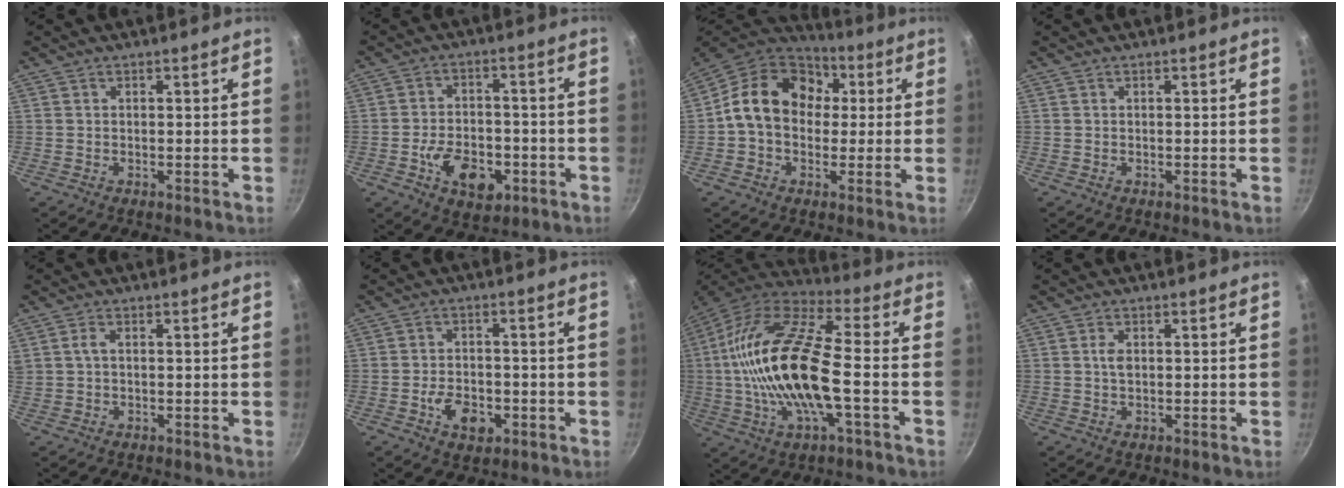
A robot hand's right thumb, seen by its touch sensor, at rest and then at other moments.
{"total": 11.0, "force": [-4.1, 7.0, 7.4], "torque": [-0.094, 0.018, -0.060]}
{"total": 16.8, "force": [2.3, 13.1, 10.2], "torque": [-0.139, 0.033, 0.019]}
{"total": 0.0}
{"total": 1.7, "force": [0.2, 1.0, 1.4], "torque": [-0.025, 0.007, 0.006]}
{"total": 7.0, "force": [-2.6, 4.5, 4.7], "torque": [-0.059, 0.013, -0.040]}
{"total": 23.0, "force": [-2.2, 8.5, 21.3], "torque": [-0.418, 0.026, -0.057]}
{"total": 1.8, "force": [0.2, 1.1, 1.4], "torque": [-0.026, 0.001, 0.002]}